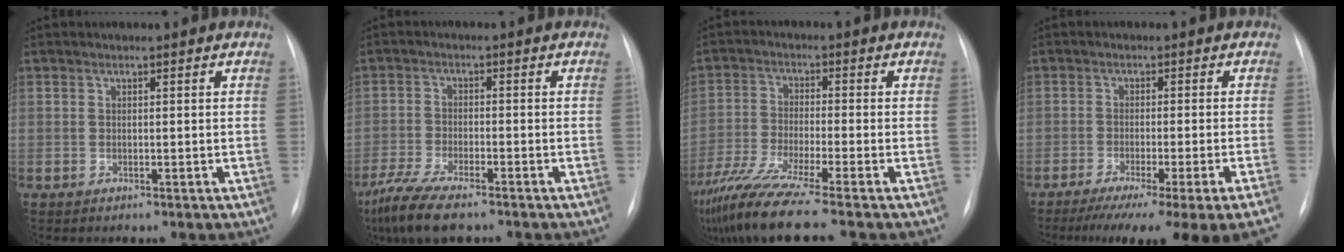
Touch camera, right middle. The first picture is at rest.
{"total": 9.1, "force": [-6.8, 1.9, 5.6], "torque": [-0.111, -0.024, -0.117]}
{"total": 11.6, "force": [-9.0, -1.0, 7.2], "torque": [-0.136, -0.040, -0.157]}
{"total": 14.6, "force": [-11.1, -0.8, 9.4], "torque": [-0.100, -0.035, -0.163]}